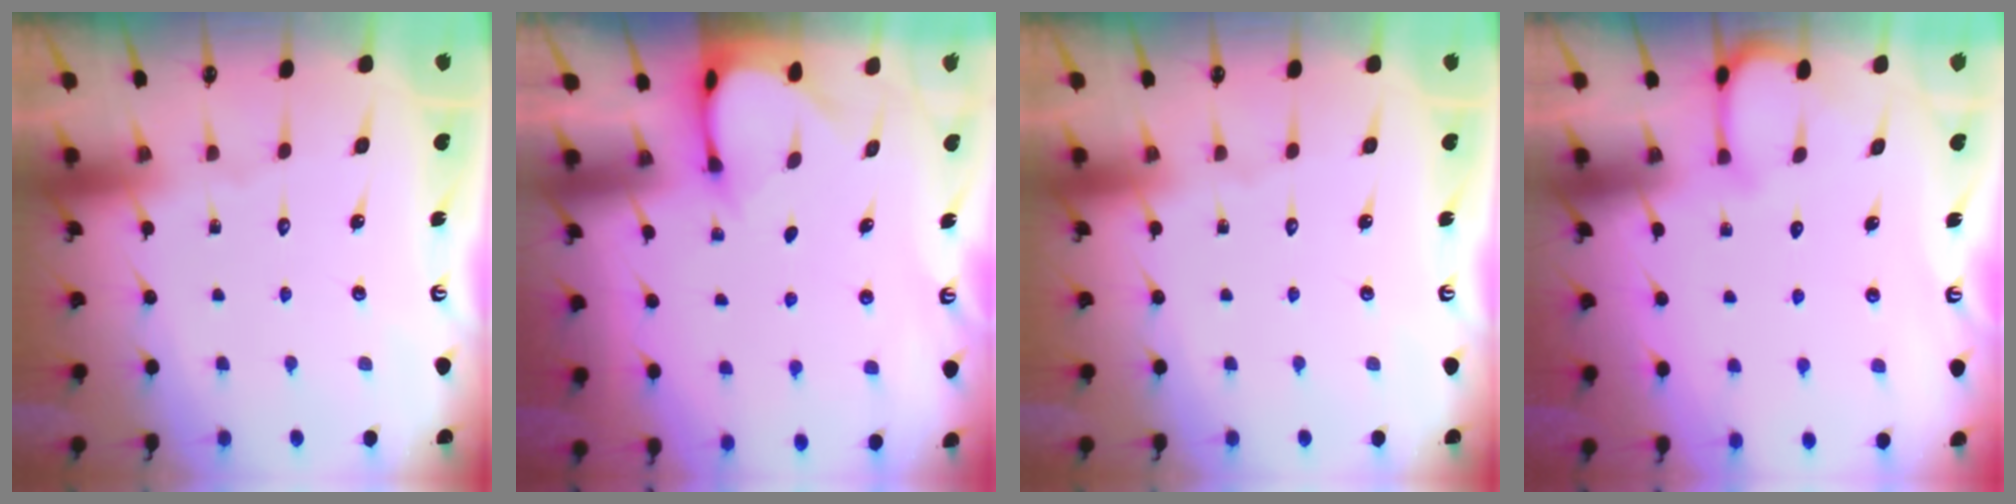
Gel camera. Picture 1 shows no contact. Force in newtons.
{"total": 3.1, "press": 3.1, "slide": 0.2}
{"total": 0.0}
{"total": 2.8, "press": 2.8, "slide": 0.1}